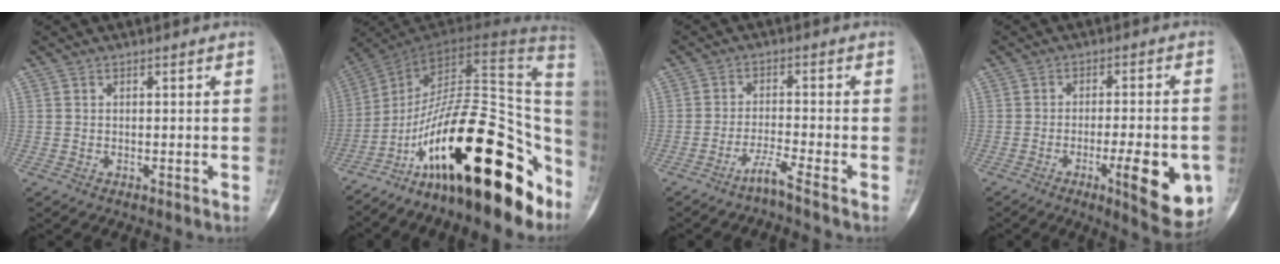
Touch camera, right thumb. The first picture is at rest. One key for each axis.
{"total": 29.1, "fx": -14.8, "fy": 10.5, "fz": 22.8, "tx": -0.277, "ty": 0.093, "tz": -0.236}
{"total": 3.5, "fx": -2.8, "fy": -0.9, "fz": 1.9, "tx": -0.051, "ty": 0.010, "tz": -0.060}
{"total": 13.1, "fx": -4.4, "fy": 3.4, "fz": 11.9, "tx": -0.149, "ty": 0.001, "tz": -0.055}